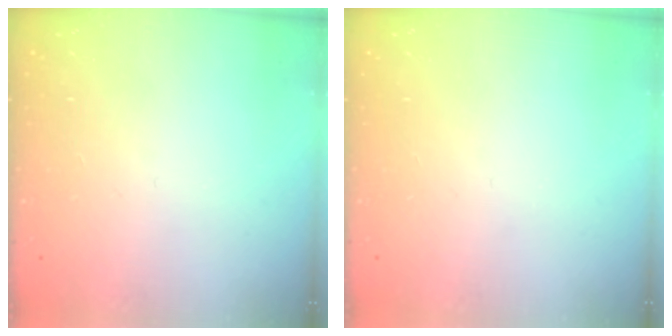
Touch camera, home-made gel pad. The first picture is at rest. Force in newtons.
{"total": 0.0}